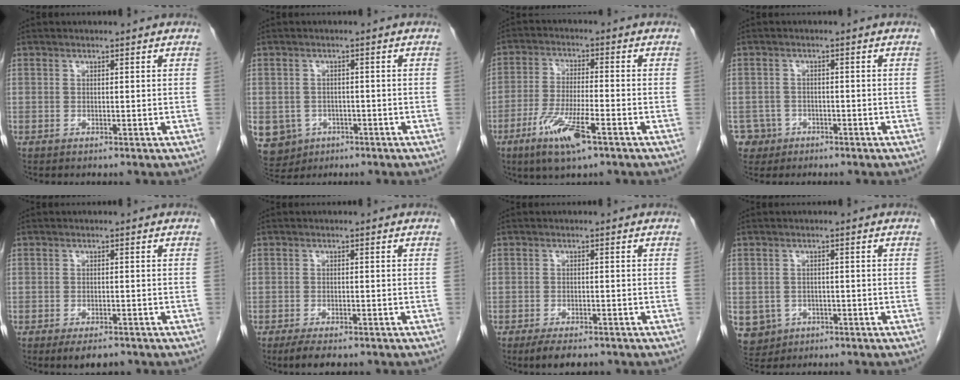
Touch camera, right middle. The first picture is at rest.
{"total": 8.9, "force": [-3.7, 7.8, 2.2], "torque": [-0.067, 0.006, -0.045]}
{"total": 9.1, "force": [-5.0, 1.2, 7.6], "torque": [-0.153, -0.018, -0.090]}
{"total": 3.5, "force": [-1.8, 3.0, -0.4], "torque": [0.009, 0.011, -0.030]}
{"total": 3.7, "force": [-2.8, 1.4, 2.0], "torque": [-0.031, -0.005, -0.037]}
{"total": 4.2, "force": [-3.2, 1.4, 2.3], "torque": [-0.041, -0.009, -0.046]}
{"total": 4.4, "force": [-3.4, 1.6, 2.3], "torque": [-0.039, -0.006, -0.050]}
{"total": 6.9, "force": [-2.5, 6.3, 1.4], "torque": [-0.043, 0.002, -0.031]}